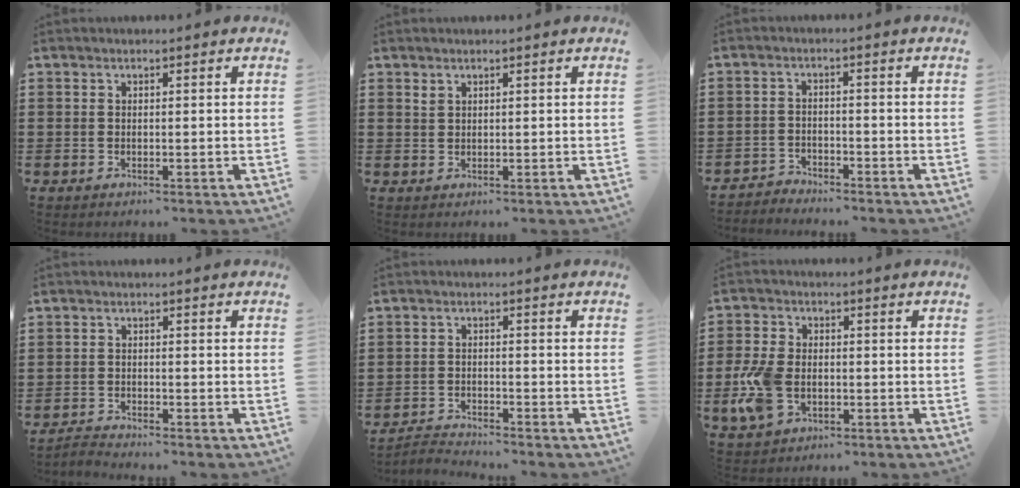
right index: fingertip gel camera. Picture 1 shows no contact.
{"total": 1.1, "force": [0.8, 0.6, 0.3], "torque": [-0.008, 0.004, 0.015]}
{"total": 2.6, "force": [-2.6, 0.3, -0.3], "torque": [-0.006, 0.000, -0.057]}
{"total": 1.8, "force": [-1.8, -0.1, -0.1], "torque": [-0.004, 0.001, -0.037]}
{"total": 2.6, "force": [-2.6, 0.1, -0.1], "torque": [-0.006, -0.001, -0.057]}
{"total": 7.7, "force": [-1.9, 4.9, 5.7], "torque": [-0.146, -0.001, -0.041]}